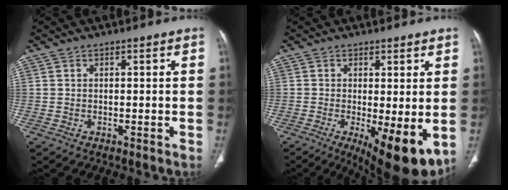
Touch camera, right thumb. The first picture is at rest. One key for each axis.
{"total": 10.8, "fx": -2.4, "fy": 3.5, "fz": 9.9, "tx": -0.143, "ty": -0.026, "tz": -0.026}